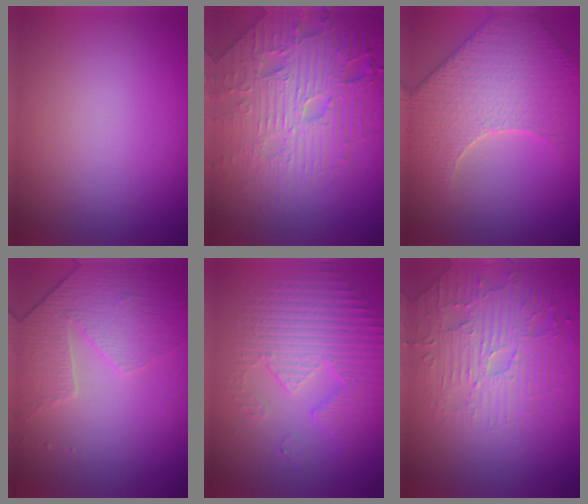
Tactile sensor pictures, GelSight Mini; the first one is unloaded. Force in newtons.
{"total": 8.9, "press": 6.3, "slide": 6.2}
{"total": 5.5, "press": 5.2, "slide": 1.8}
{"total": 4.7, "press": 3.4, "slide": 3.2}
{"total": 5.2, "press": 3.7, "slide": 3.7}
{"total": 4.6, "press": 3.9, "slide": 2.5}